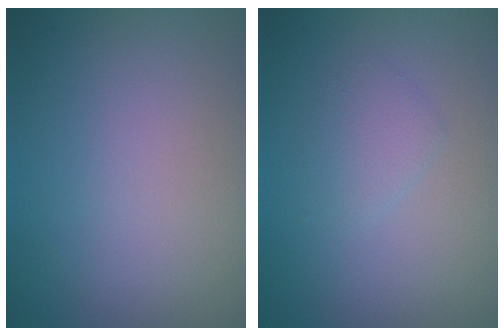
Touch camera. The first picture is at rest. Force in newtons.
{"total": 1.4, "press": 1.4, "slide": 0.1}